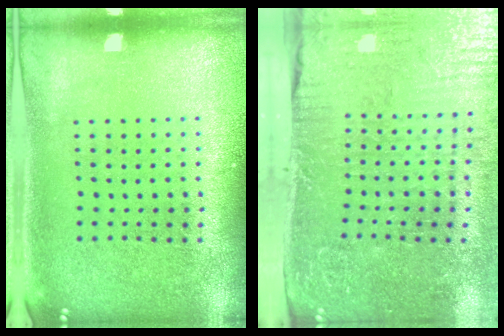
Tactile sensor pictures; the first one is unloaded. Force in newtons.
{"total": 4.7, "press": 4.2, "slide": 2.3}